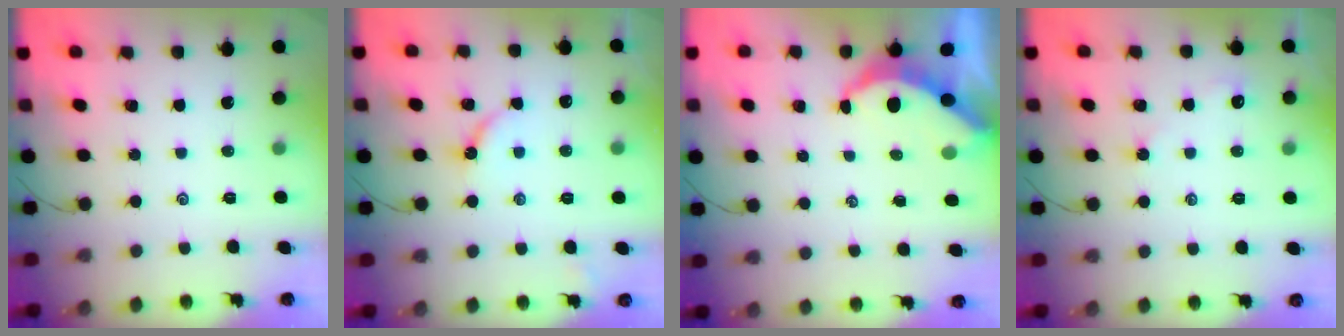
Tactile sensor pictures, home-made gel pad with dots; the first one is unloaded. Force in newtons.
{"total": 5.1, "press": 5.0, "slide": 0.7}
{"total": 5.3, "press": 5.3, "slide": 0.4}
{"total": 1.9, "press": 1.8, "slide": 0.4}